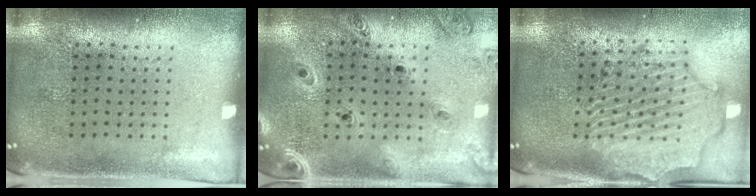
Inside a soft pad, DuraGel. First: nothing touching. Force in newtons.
{"total": 1.3, "press": 1.3, "slide": 0.2}
{"total": 2.6, "press": 2.4, "slide": 1.1}